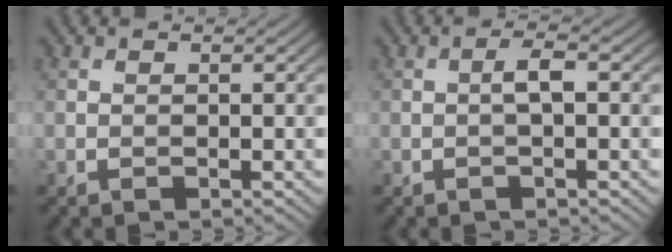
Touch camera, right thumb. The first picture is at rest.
{"total": 1.8, "force": [-0.2, 0.2, 1.8], "torque": [-0.033, 0.009, -0.005]}